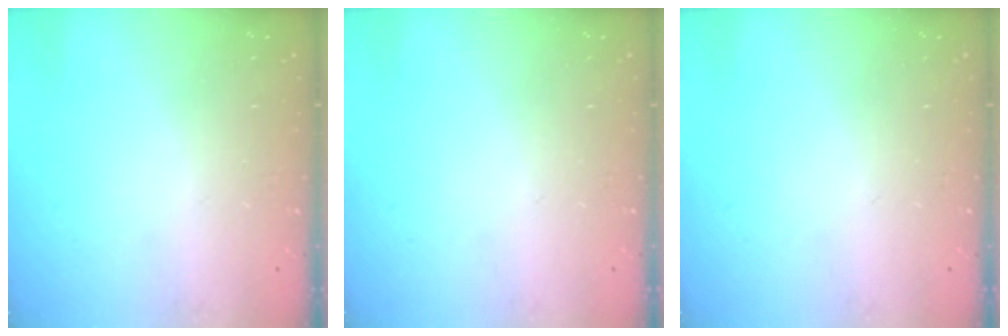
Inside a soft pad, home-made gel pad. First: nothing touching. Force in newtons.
{"total": 0.0}
{"total": 0.0}